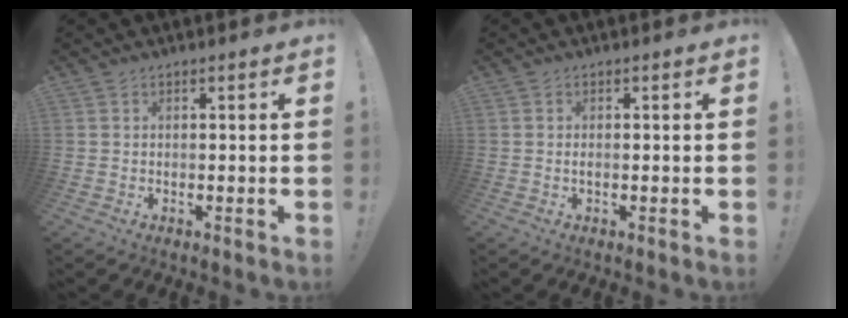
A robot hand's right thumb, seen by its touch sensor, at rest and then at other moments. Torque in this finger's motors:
{"motor_torque": [0.02, -0.21, -0.19, 0.32, 0.00]}